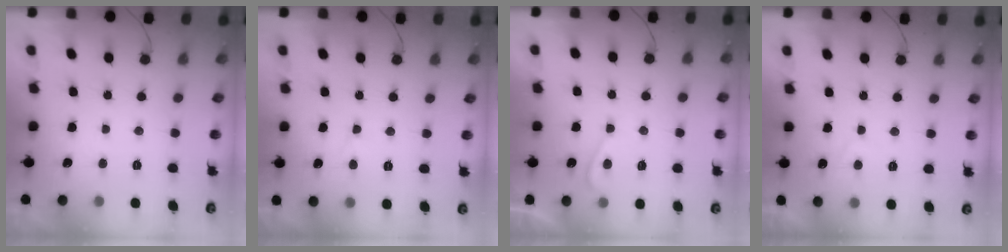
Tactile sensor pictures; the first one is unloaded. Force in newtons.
{"total": 5.0, "press": 5.0, "slide": 0.6}
{"total": 3.9, "press": 3.8, "slide": 0.5}
{"total": 0.8, "press": 0.6, "slide": 0.5}